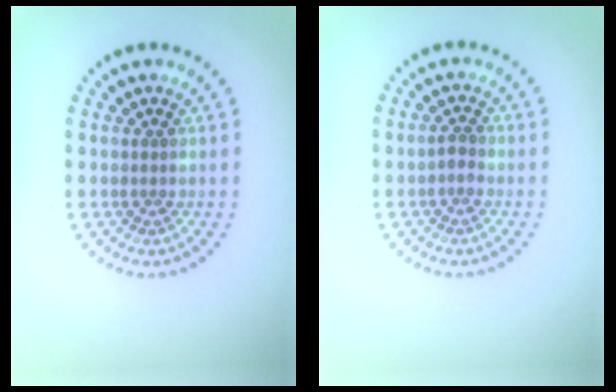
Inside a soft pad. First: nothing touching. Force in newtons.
{"total": 0.9, "press": 0.9, "slide": 0.3}